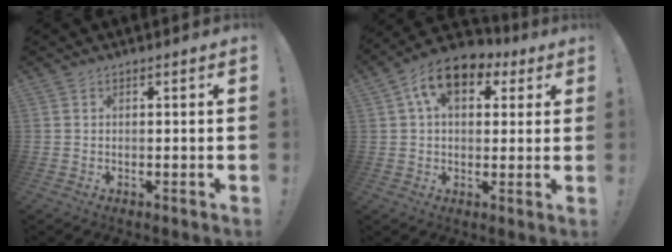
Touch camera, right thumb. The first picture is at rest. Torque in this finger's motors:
{"motor_torque": [-0.07, 2.25, 1.24, 0.37, 0.09]}